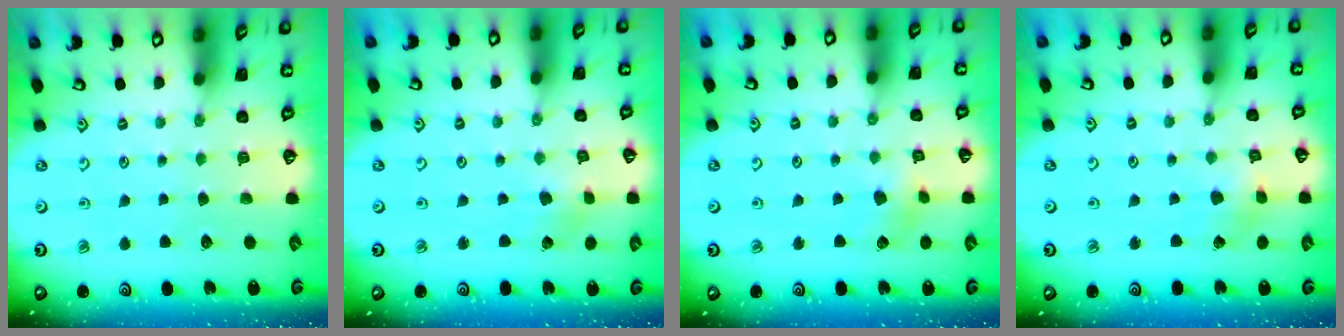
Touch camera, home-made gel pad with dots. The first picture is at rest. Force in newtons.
{"total": 2.0, "press": 2.0, "slide": 0.4}
{"total": 4.1, "press": 4.1, "slide": 0.3}
{"total": 2.9, "press": 2.9, "slide": 0.3}